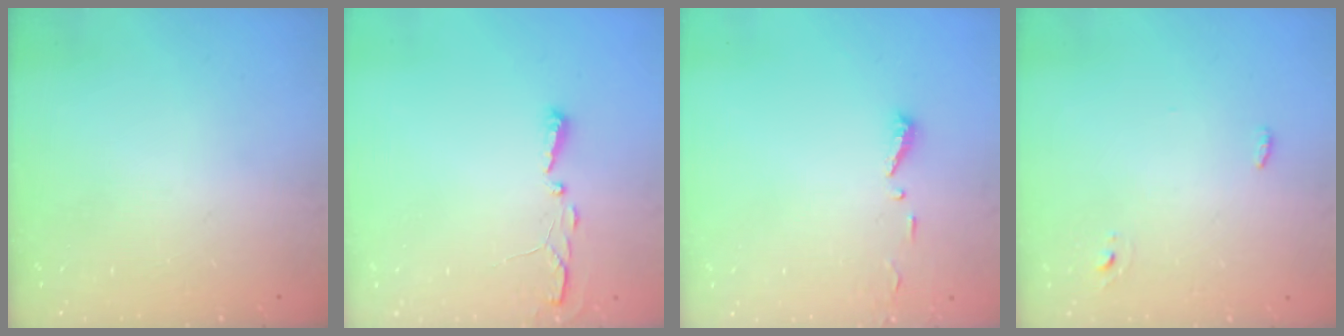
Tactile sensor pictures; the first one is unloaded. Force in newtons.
{"total": 3.5, "press": 3.5, "slide": 0.5}
{"total": 4.7, "press": 4.7, "slide": 0.5}
{"total": 3.1, "press": 2.8, "slide": 1.2}